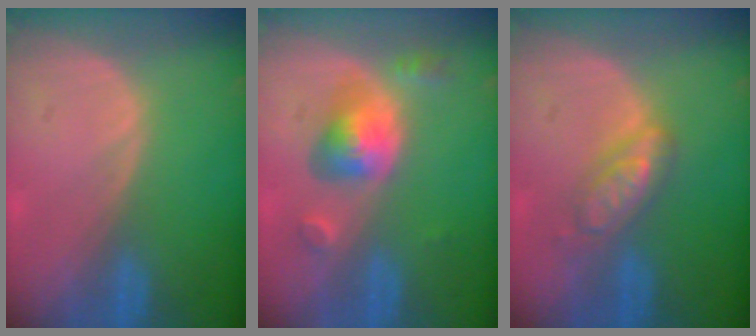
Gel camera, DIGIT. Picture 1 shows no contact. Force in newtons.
{"total": 6.0, "press": 5.5, "slide": 2.4}
{"total": 5.0, "press": 5.0, "slide": 0.2}